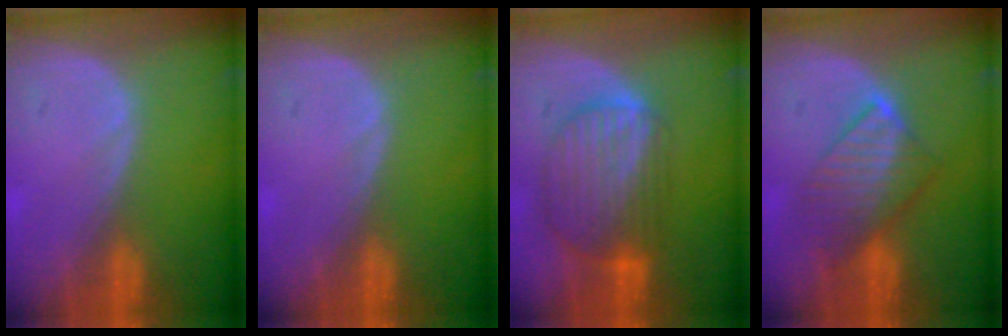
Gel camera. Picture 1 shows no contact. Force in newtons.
{"total": 0.0}
{"total": 8.9, "press": 7.7, "slide": 4.4}
{"total": 6.6, "press": 6.6, "slide": 0.9}